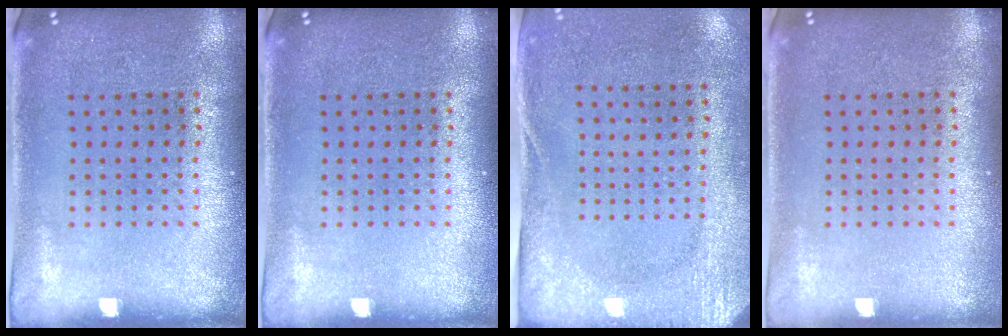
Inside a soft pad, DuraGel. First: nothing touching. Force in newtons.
{"total": 0.0}
{"total": 2.8, "press": 2.2, "slide": 1.7}
{"total": 0.0}